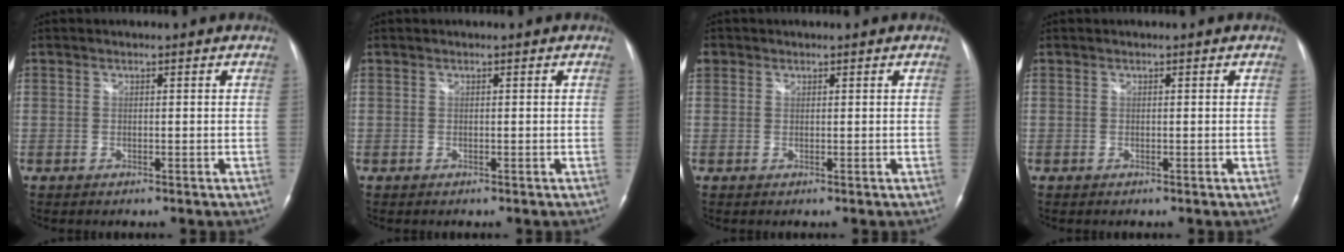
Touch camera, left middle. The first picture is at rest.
{"total": 0.0}
{"total": 1.8, "force": [0.9, 1.5, 0.4], "torque": [-0.006, 0.013, 0.016]}
{"total": 0.0}